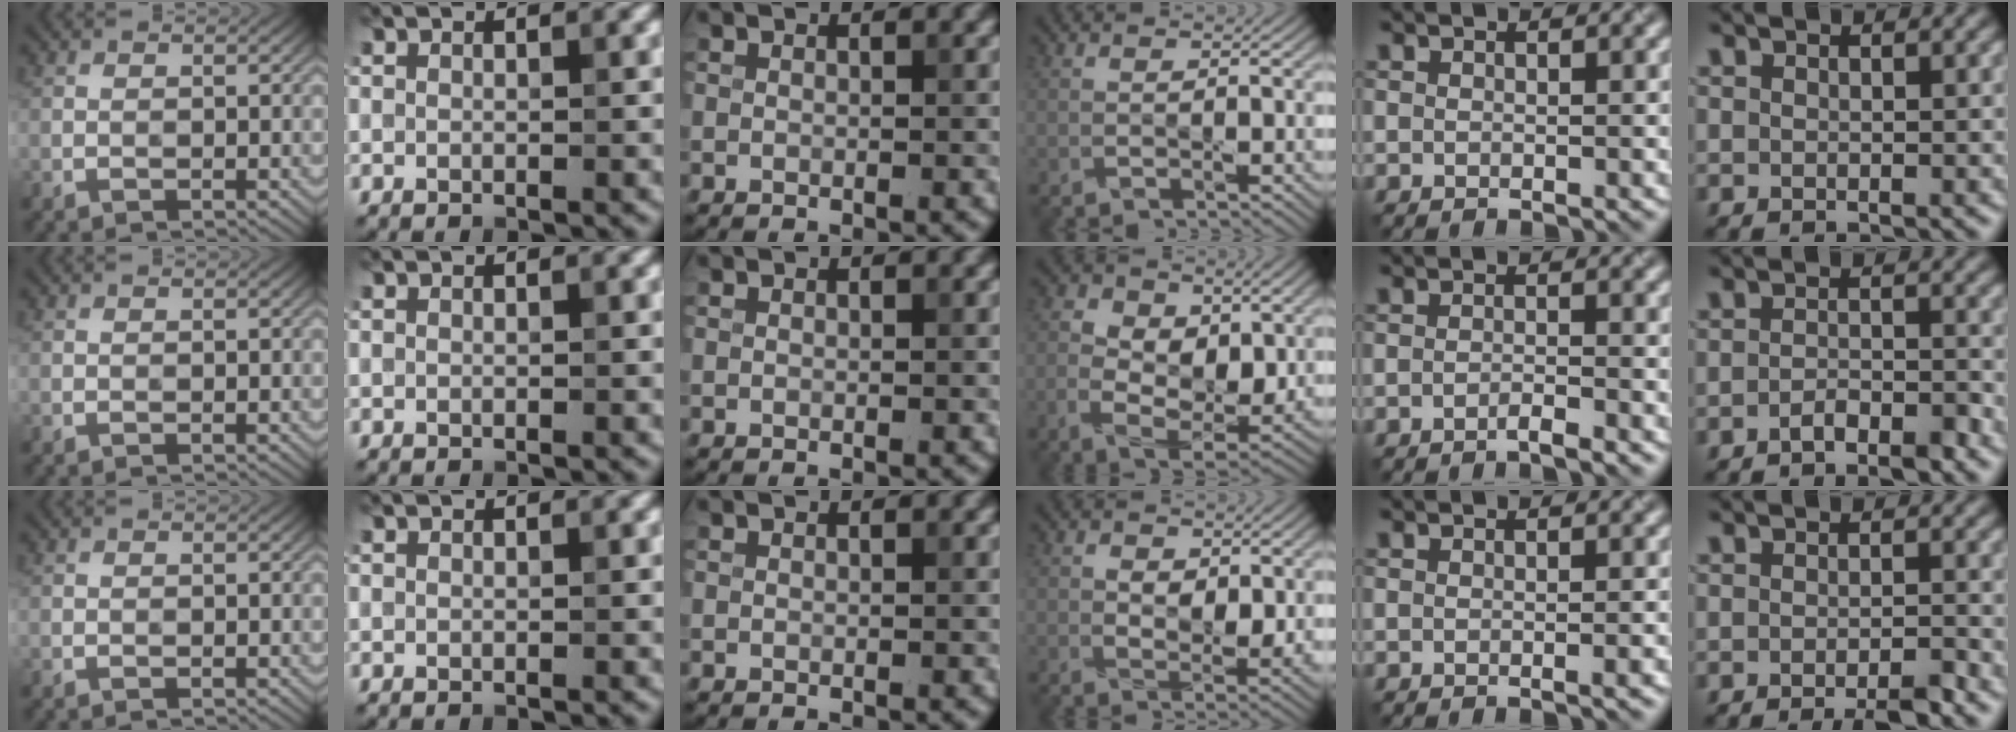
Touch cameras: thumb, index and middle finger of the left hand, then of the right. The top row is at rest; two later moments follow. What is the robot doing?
{"motion": "squeeze", "object": "air blower"}